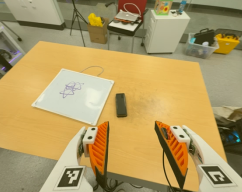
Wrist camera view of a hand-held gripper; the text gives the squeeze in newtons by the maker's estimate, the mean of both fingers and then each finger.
{"total": 0.0}